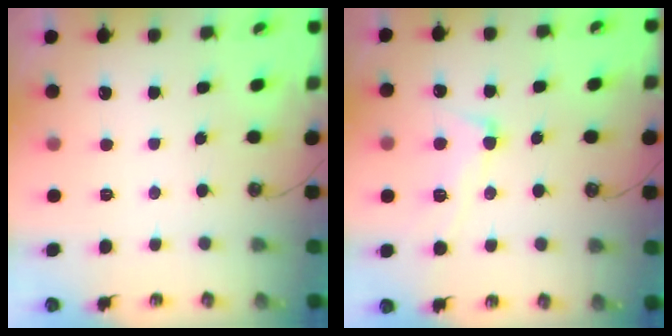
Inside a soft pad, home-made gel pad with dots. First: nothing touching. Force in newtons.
{"total": 4.6, "press": 4.5, "slide": 1.1}